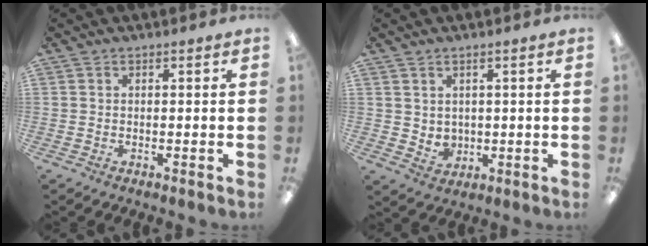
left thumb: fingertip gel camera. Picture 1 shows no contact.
{"total": 3.3, "force": [2.0, 2.6, 0.7], "torque": [-0.012, -0.010, 0.036]}